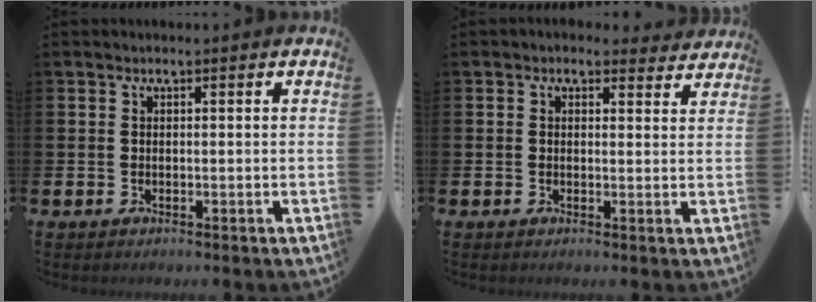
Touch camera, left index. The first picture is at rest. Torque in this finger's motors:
{"motor_torque": [1.01, -1.12, 0.44, 0.00]}